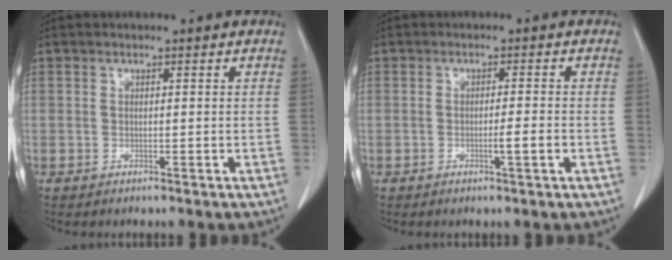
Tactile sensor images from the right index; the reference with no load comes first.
{"total": 2.6, "force": [-0.8, -0.2, 2.4], "torque": [-0.039, -0.003, -0.014]}